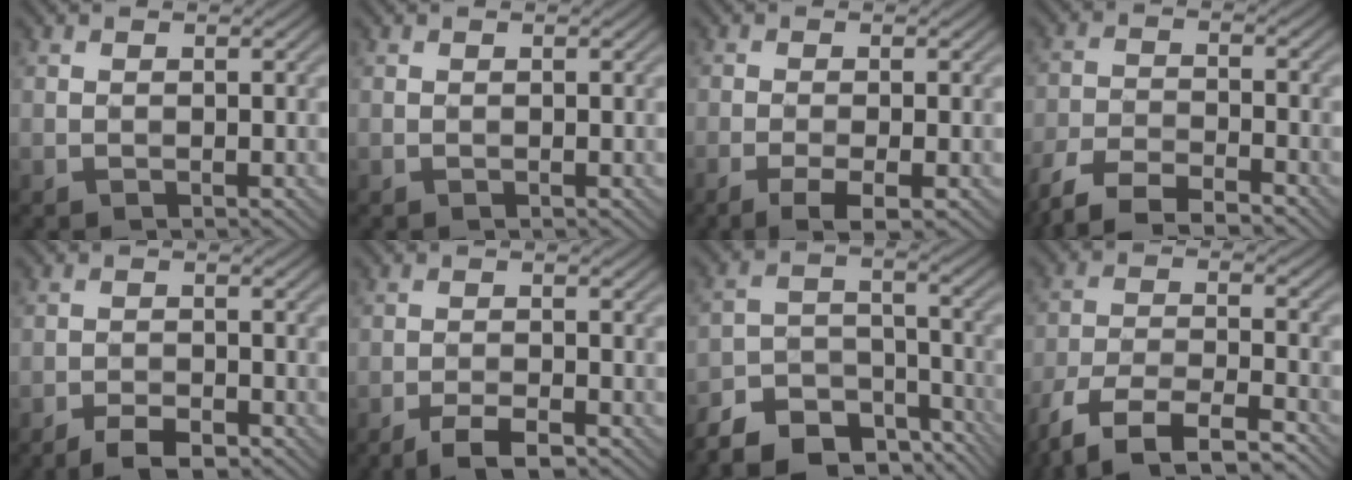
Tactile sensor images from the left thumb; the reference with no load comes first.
{"total": 0.0}
{"total": 3.6, "force": [-2.1, 0.6, 2.9], "torque": [-0.061, 0.003, -0.038]}
{"total": 6.9, "force": [-5.8, 1.6, 3.4], "torque": [-0.071, -0.004, -0.117]}
{"total": 4.1, "force": [-3.3, 1.1, 2.2], "torque": [-0.037, 0.005, -0.056]}
{"total": 3.9, "force": [-3.0, 0.7, 2.3], "torque": [-0.048, 0.005, -0.054]}
{"total": 11.5, "force": [-9.6, 4.9, 4.0], "torque": [-0.083, -0.009, -0.147]}
{"total": 9.3, "force": [-7.4, 2.5, 5.0], "torque": [-0.106, -0.002, -0.147]}